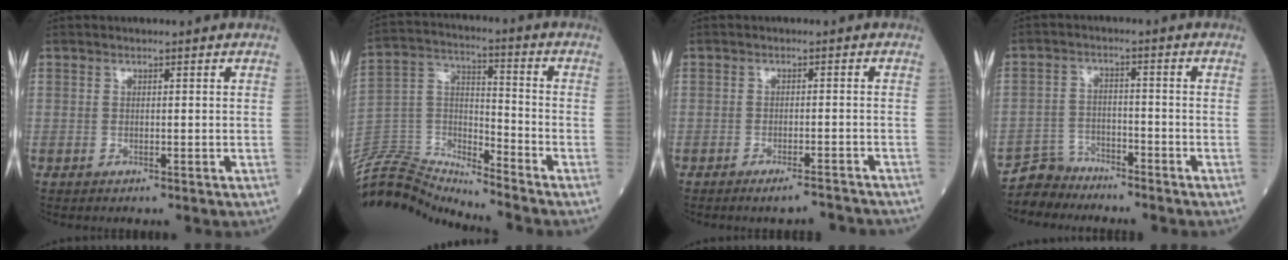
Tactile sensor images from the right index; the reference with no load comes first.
{"total": 12.9, "force": [-12.9, 0.1, 0.1], "torque": [-0.006, 0.055, -0.249]}
{"total": 4.4, "force": [-4.1, 0.3, 1.6], "torque": [-0.012, -0.004, -0.058]}
{"total": 5.0, "force": [-4.6, 1.5, -1.0], "torque": [0.019, 0.002, -0.089]}